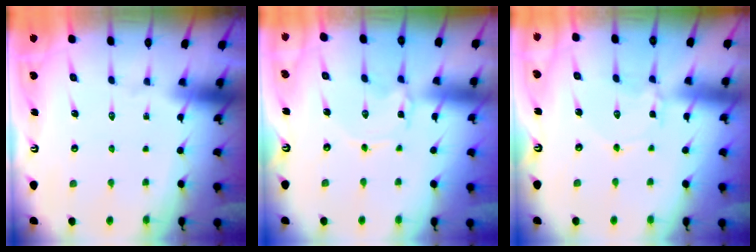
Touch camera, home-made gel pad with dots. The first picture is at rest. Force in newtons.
{"total": 0.9, "press": 0.9, "slide": 0.1}
{"total": 2.8, "press": 2.8, "slide": 0.3}